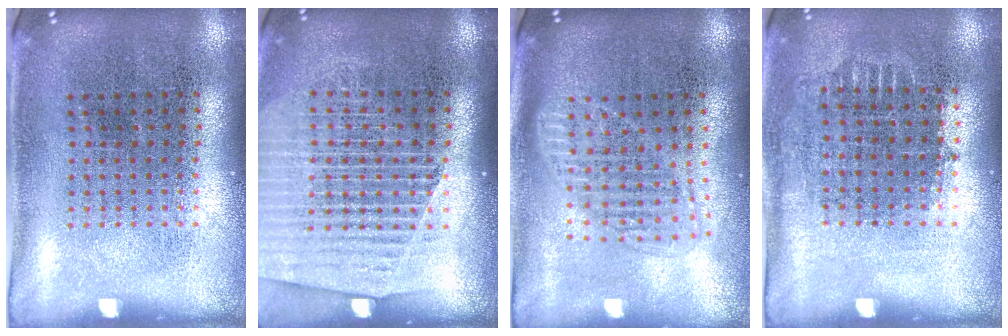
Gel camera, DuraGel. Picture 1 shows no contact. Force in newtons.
{"total": 1.7, "press": 1.6, "slide": 0.6}
{"total": 1.5, "press": 1.3, "slide": 0.8}
{"total": 0.7, "press": 0.7, "slide": 0.2}